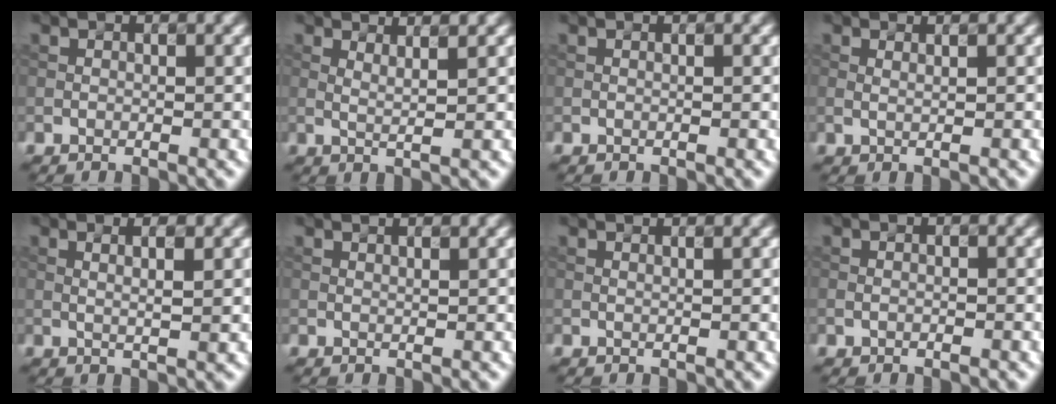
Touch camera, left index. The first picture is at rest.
{"total": 2.3, "force": [1.3, 0.4, 1.9], "torque": [-0.031, -0.004, 0.014]}
{"total": 0.0}
{"total": 1.3, "force": [0.5, 0.4, 1.1], "torque": [-0.017, -0.002, 0.003]}
{"total": 2.8, "force": [0.9, 0.7, 2.5], "torque": [-0.028, 0.002, 0.005]}
{"total": 1.3, "force": [1.1, 0.3, 0.7], "torque": [-0.009, -0.001, 0.010]}
{"total": 1.3, "force": [0.9, 0.4, 0.8], "torque": [-0.007, -0.001, 0.001]}
{"total": 0.7, "force": [-0.2, 0.3, 0.6], "torque": [-0.012, -0.001, -0.002]}